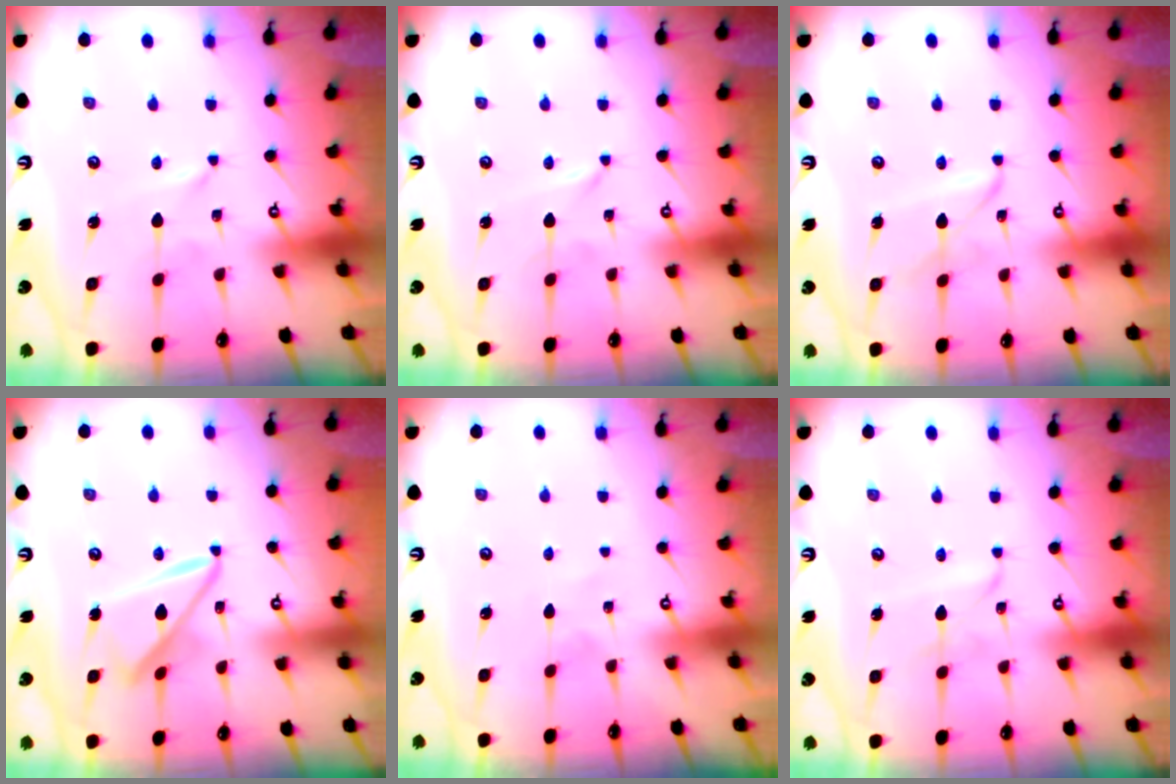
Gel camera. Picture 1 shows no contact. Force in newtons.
{"total": 0.0}
{"total": 3.0, "press": 2.9, "slide": 0.3}
{"total": 13.0, "press": 12.9, "slide": 1.2}
{"total": 2.2, "press": 2.2, "slide": 0.3}
{"total": 2.4, "press": 2.4, "slide": 0.2}